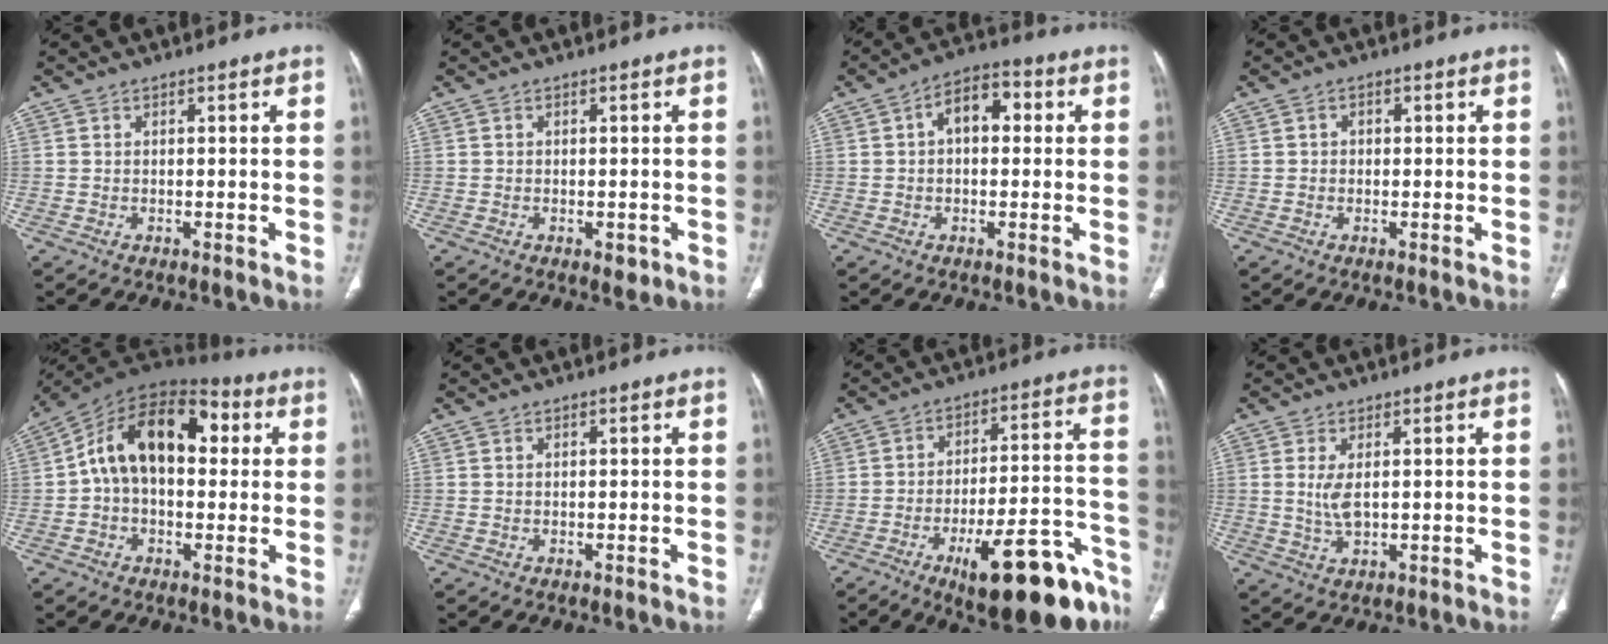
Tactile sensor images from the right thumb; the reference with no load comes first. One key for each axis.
{"total": 2.0, "fx": -0.8, "fy": 1.2, "fz": 1.4, "tx": -0.010, "ty": 0.000, "tz": -0.006}
{"total": 7.7, "fx": 1.3, "fy": 4.7, "fz": 6.0, "tx": -0.076, "ty": 0.025, "tz": 0.011}
{"total": 1.3, "fx": 0.1, "fy": 1.1, "fz": 0.7, "tx": -0.003, "ty": 0.003, "tz": -0.001}
{"total": 17.2, "fx": 2.6, "fy": 10.9, "fz": 13.1, "tx": -0.186, "ty": 0.047, "tz": 0.033}
{"total": 0.0}
{"total": 22.9, "fx": -13.2, "fy": 7.1, "fz": 17.2, "tx": -0.163, "ty": 0.089, "tz": -0.185}
{"total": 4.0, "fx": 0.6, "fy": 1.7, "fz": 3.5, "tx": -0.079, "ty": -0.009, "tz": 0.018}